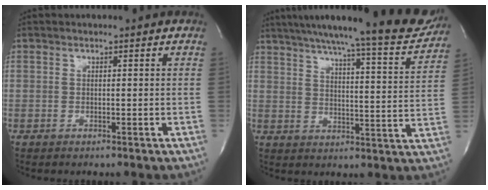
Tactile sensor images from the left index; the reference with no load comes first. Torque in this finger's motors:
{"motor_torque": [0.07, -0.15, 0.64, 0.17]}